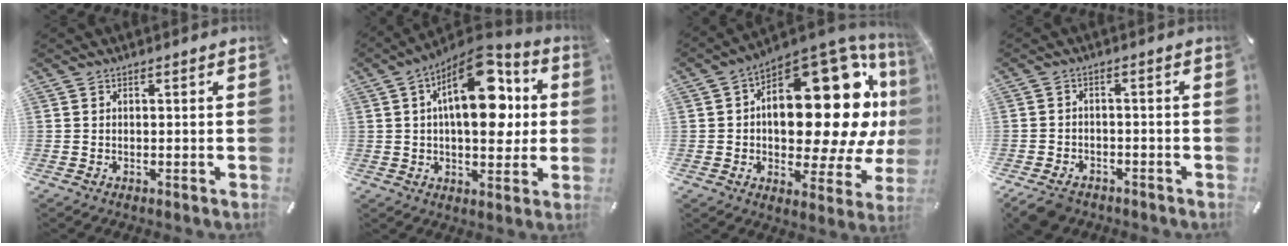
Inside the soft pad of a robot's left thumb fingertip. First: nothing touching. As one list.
[{"total": 19.0, "force": [5.2, 9.7, 15.5], "torque": [-0.229, -0.024, 0.081]}, {"total": 27.8, "force": [6.6, 14.2, 23.0], "torque": [-0.308, -0.072, 0.119]}, {"total": 4.9, "force": [-3.5, 3.0, 1.7], "torque": [-0.037, 0.017, -0.066]}]